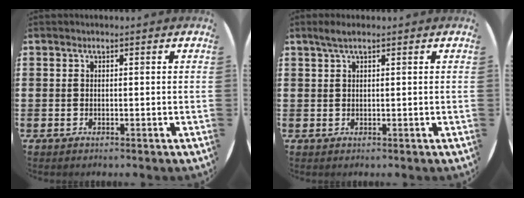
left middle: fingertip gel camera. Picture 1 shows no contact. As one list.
[{"total": 1.6, "force": [1.1, 0.1, 1.2], "torque": [-0.024, 0.004, 0.018]}]